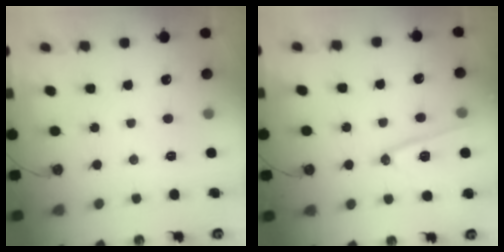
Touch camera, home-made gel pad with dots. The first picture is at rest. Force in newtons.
{"total": 13.2, "press": 13.1, "slide": 1.4}